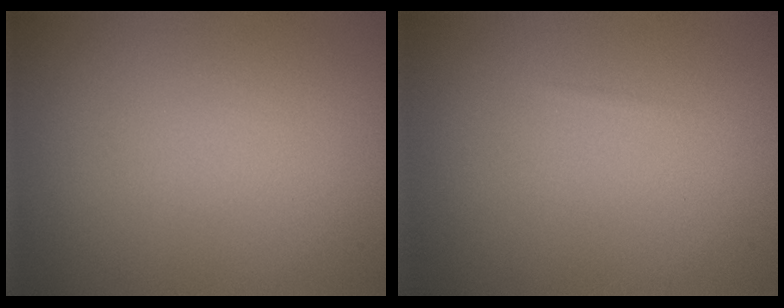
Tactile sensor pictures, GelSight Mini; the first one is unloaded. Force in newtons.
{"total": 0.0}